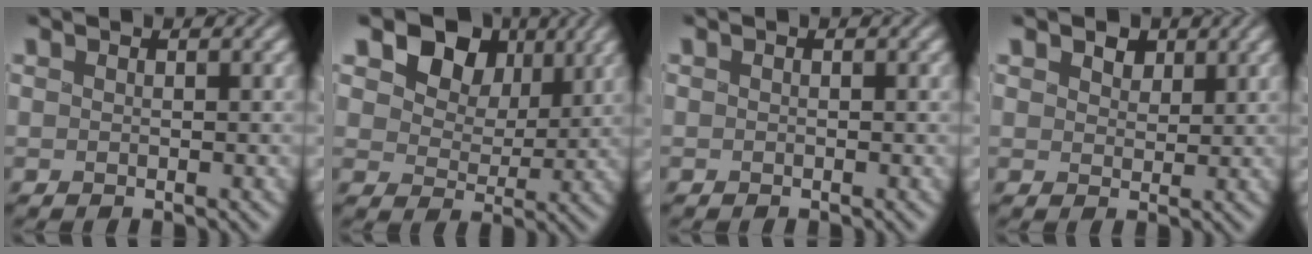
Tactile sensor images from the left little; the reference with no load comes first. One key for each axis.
{"total": 8.0, "fx": 3.4, "fy": 5.7, "fz": 4.4, "tx": -0.090, "ty": 0.004, "tz": 0.047}
{"total": 0.0}
{"total": 3.1, "fx": 1.6, "fy": 2.0, "fz": 1.6, "tx": -0.049, "ty": 0.004, "tz": 0.017}